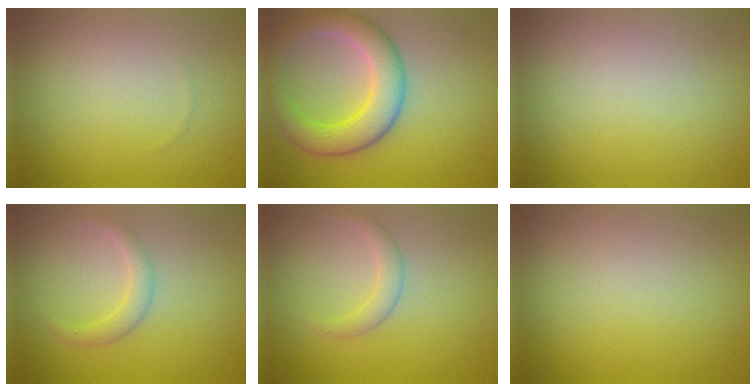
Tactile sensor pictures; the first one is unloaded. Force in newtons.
{"total": 6.1, "press": 6.1, "slide": 0.2}
{"total": 0.0}
{"total": 1.7, "press": 1.7, "slide": 0.2}
{"total": 1.6, "press": 1.6, "slide": 0.0}
{"total": 0.0}